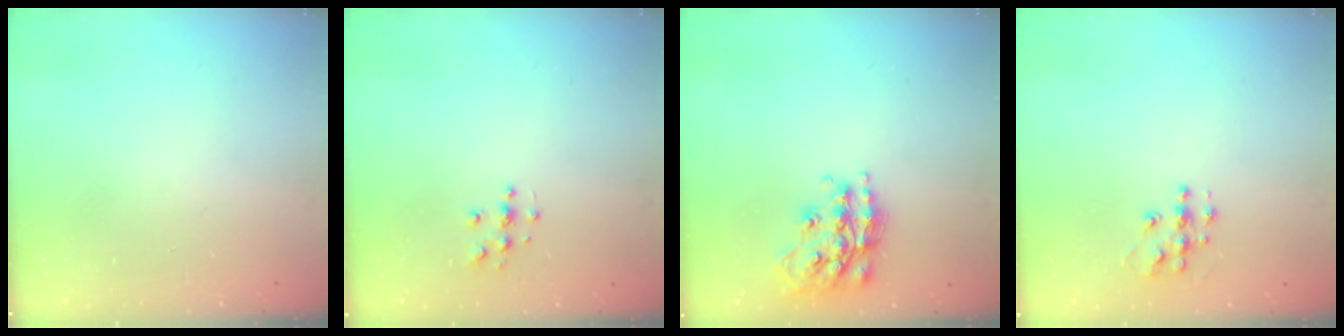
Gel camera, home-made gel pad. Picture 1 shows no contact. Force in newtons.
{"total": 4.6, "press": 4.6, "slide": 0.5}
{"total": 18.8, "press": 18.7, "slide": 1.2}
{"total": 8.3, "press": 8.2, "slide": 0.5}